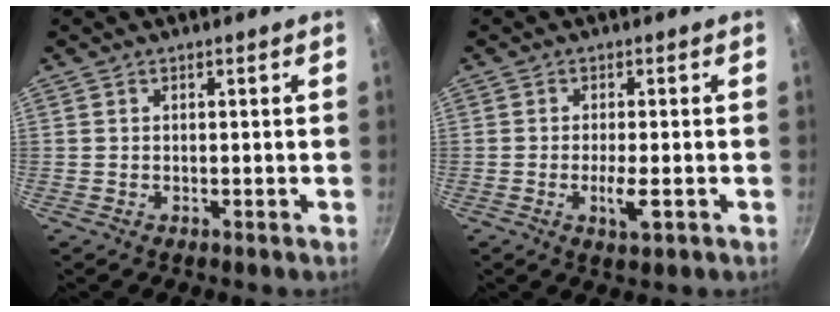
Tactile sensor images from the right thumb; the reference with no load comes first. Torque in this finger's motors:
{"motor_torque": [2.58, 2.43, 0.83, 0.09, 0.02]}